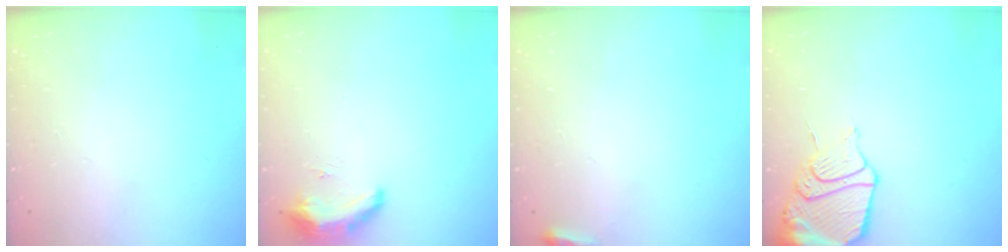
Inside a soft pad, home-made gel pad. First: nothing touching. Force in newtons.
{"total": 8.3, "press": 8.2, "slide": 1.6}
{"total": 4.5, "press": 4.4, "slide": 1.1}
{"total": 15.3, "press": 15.2, "slide": 1.7}